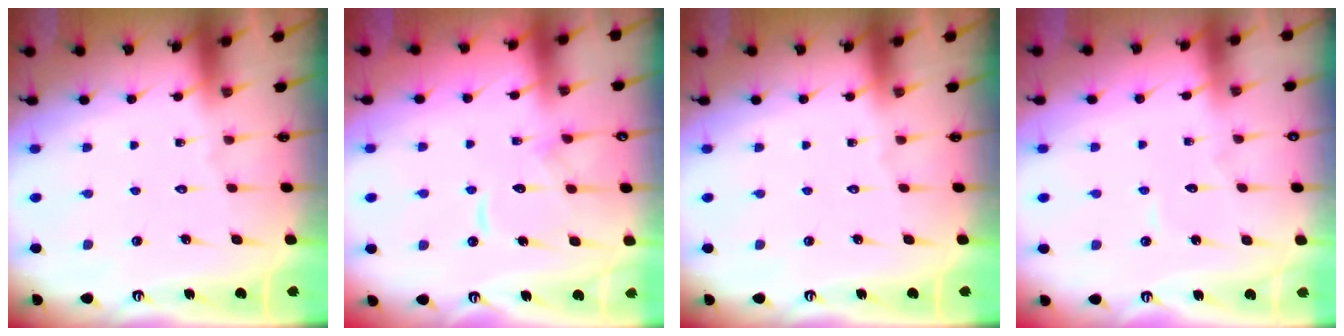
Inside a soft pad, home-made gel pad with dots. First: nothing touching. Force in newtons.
{"total": 11.2, "press": 11.1, "slide": 1.1}
{"total": 0.0}
{"total": 4.0, "press": 4.0, "slide": 0.3}